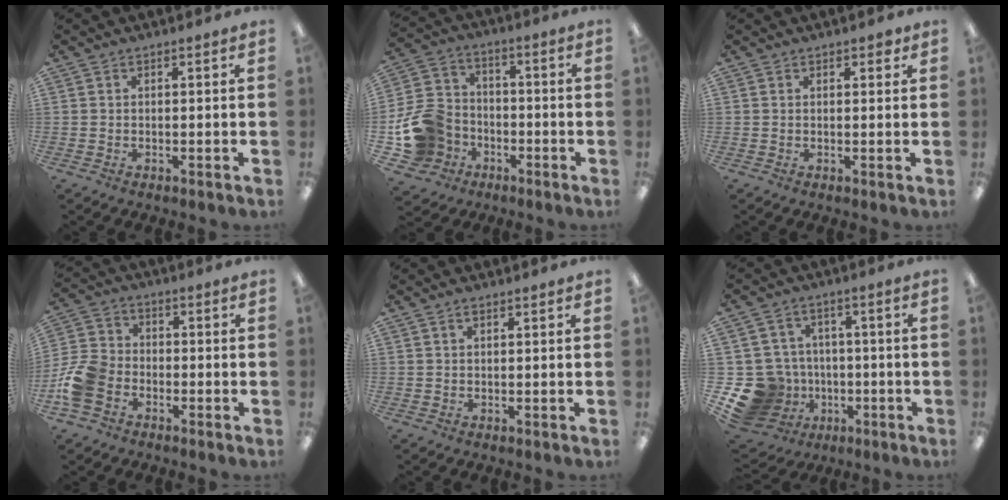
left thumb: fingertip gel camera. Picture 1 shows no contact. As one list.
[{"total": 15.7, "force": [-5.5, 13.2, 6.5], "torque": [-0.141, 0.041, -0.089]}, {"total": 1.4, "force": [1.0, 0.8, 0.7], "torque": [-0.007, -0.001, 0.015]}, {"total": 10.6, "force": [-4.5, 7.9, 5.5], "torque": [-0.118, 0.038, -0.080]}, {"total": 1.4, "force": [0.8, 0.7, 0.9], "torque": [-0.019, 0.003, 0.014]}, {"total": 15.2, "force": [-4.4, 13.5, 5.2], "torque": [-0.133, 0.029, -0.055]}]